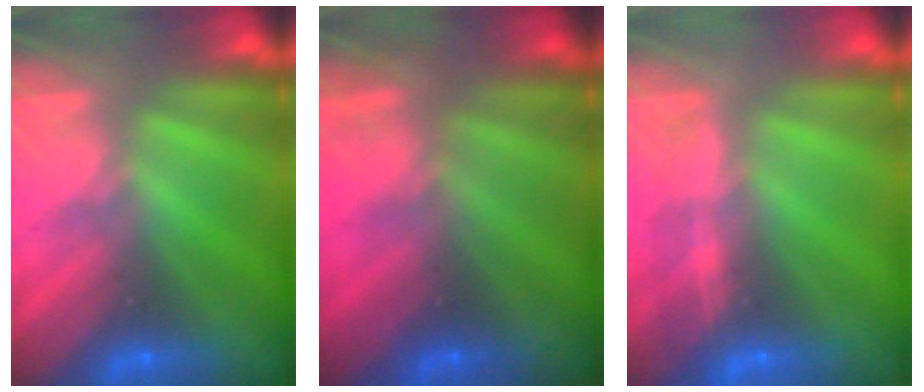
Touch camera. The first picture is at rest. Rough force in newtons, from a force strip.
{"total": 2.9}
{"total": 1.5}